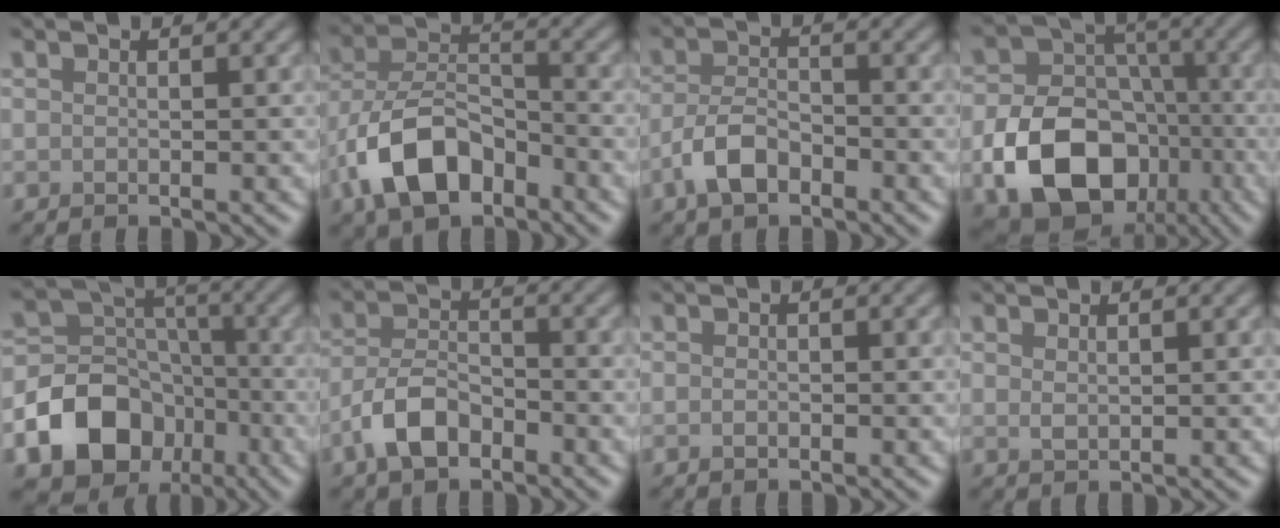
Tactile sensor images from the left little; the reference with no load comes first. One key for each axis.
{"total": 8.3, "fx": -4.3, "fy": 4.5, "fz": 5.4, "tx": -0.105, "ty": 0.005, "tz": -0.089}
{"total": 3.7, "fx": -2.1, "fy": 1.9, "fz": 2.4, "tx": -0.047, "ty": 0.004, "tz": -0.048}
{"total": 12.3, "fx": -4.7, "fy": 8.9, "fz": 7.1, "tx": -0.130, "ty": -0.018, "tz": -0.084}
{"total": 15.7, "fx": -7.7, "fy": 12.4, "fz": 5.7, "tx": -0.114, "ty": -0.045, "tz": -0.144}
{"total": 4.4, "fx": -2.5, "fy": 2.3, "fz": 2.7, "tx": -0.049, "ty": 0.004, "tz": -0.055}
{"total": 0.5, "fx": -0.2, "fy": 0.3, "fz": 0.4, "tx": -0.008, "ty": -0.002, "tz": -0.003}
{"total": 0.9, "fx": 0.6, "fy": 0.4, "fz": 0.5, "tx": -0.015, "ty": -0.002, "tz": 0.016}